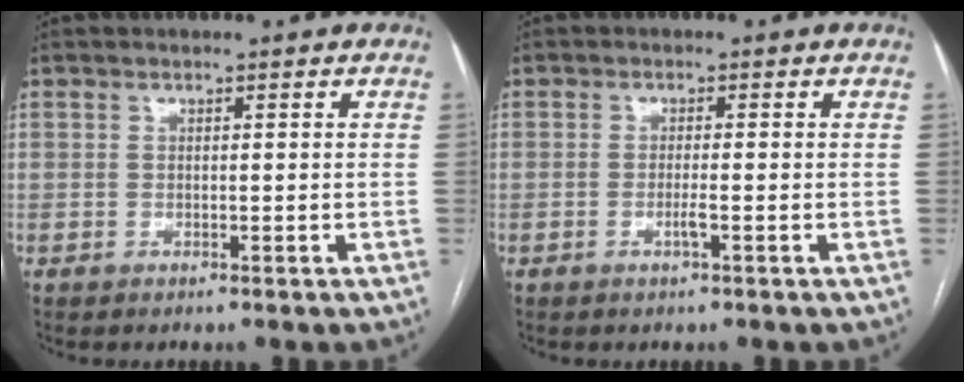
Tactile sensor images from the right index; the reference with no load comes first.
{"total": 1.7, "force": [-0.7, -0.1, 1.5], "torque": [-0.030, -0.002, -0.013]}